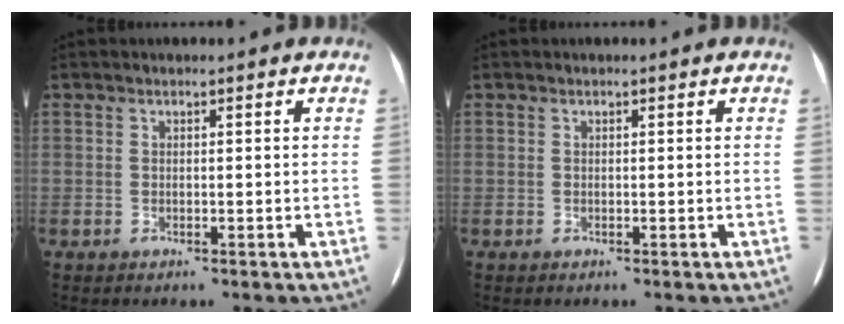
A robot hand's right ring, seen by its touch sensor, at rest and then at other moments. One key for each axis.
{"total": 0.0}